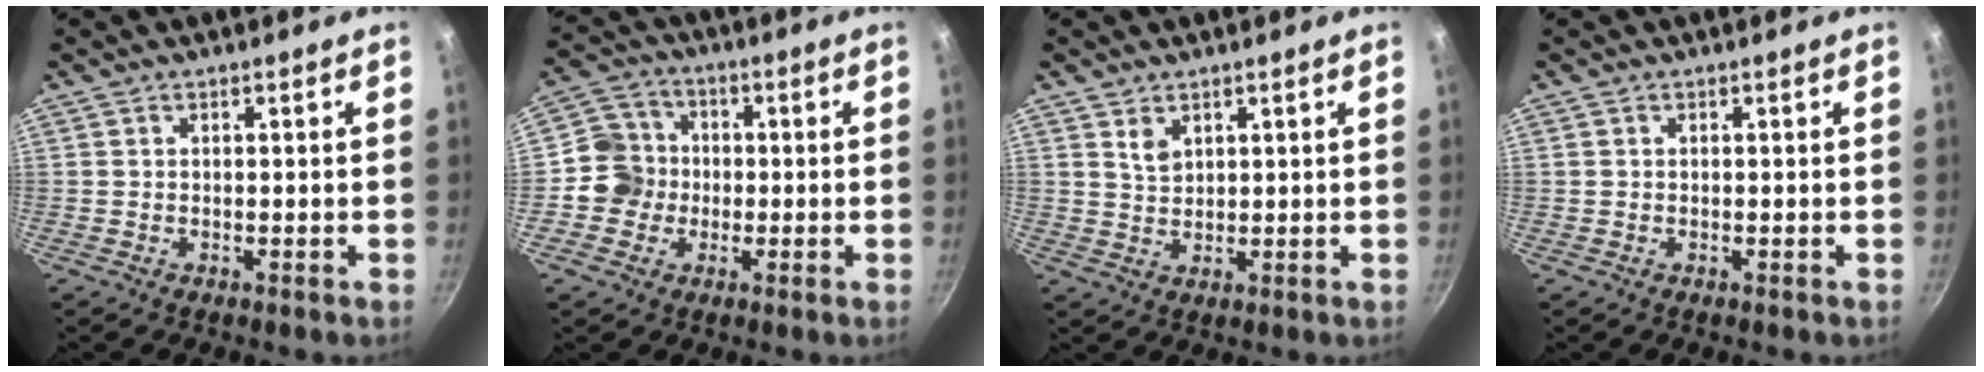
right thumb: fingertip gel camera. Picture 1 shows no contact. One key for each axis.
{"total": 7.7, "fx": -0.9, "fy": 7.3, "fz": 2.2, "tx": -0.003, "ty": 0.021, "tz": -0.037}
{"total": 3.0, "fx": 1.7, "fy": 1.9, "fz": 1.5, "tx": -0.022, "ty": -0.010, "tz": 0.037}
{"total": 0.0}